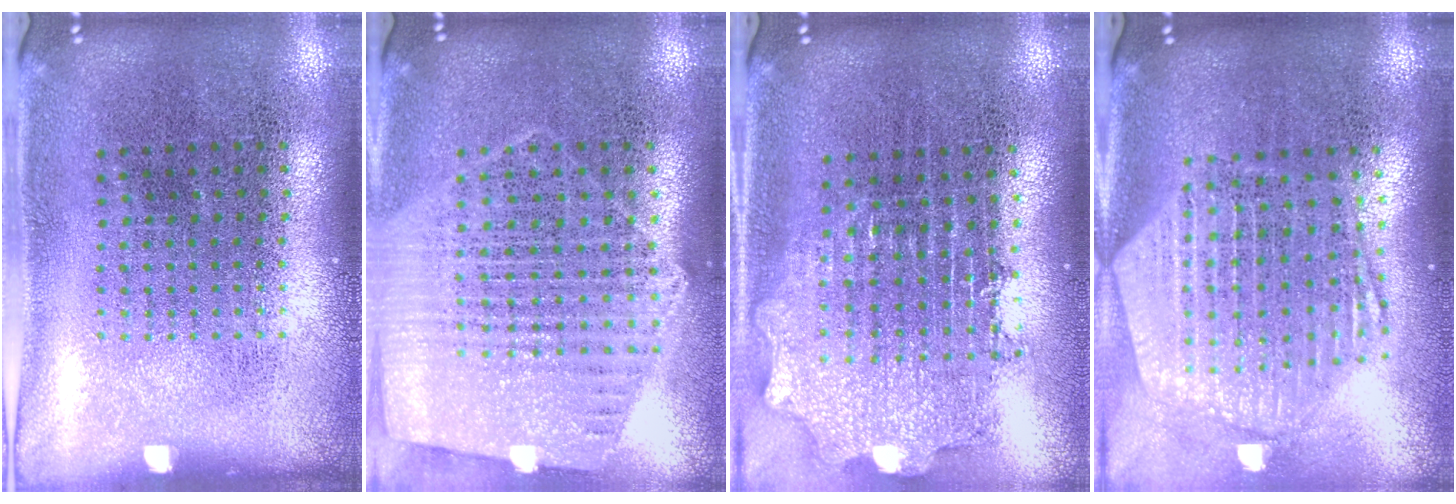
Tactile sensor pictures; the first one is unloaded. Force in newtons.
{"total": 1.2, "press": 1.2, "slide": 0.3}
{"total": 1.9, "press": 1.5, "slide": 1.2}
{"total": 2.6, "press": 2.1, "slide": 1.5}